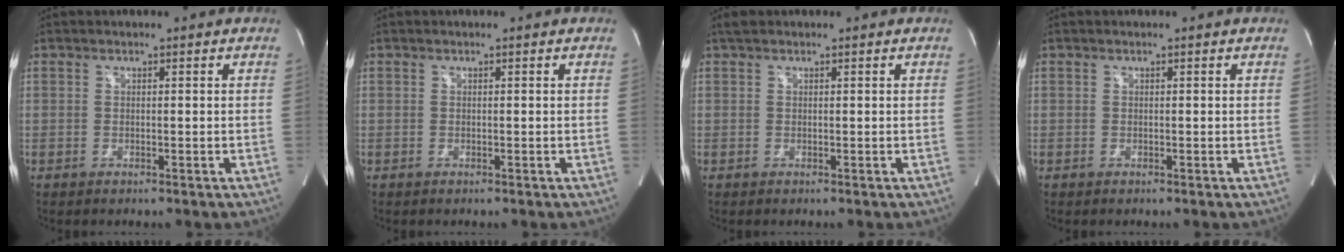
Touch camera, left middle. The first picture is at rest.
{"total": 0.0}
{"total": 1.1, "force": [0.9, 0.4, 0.4], "torque": [-0.013, 0.015, 0.017]}
{"total": 0.0}